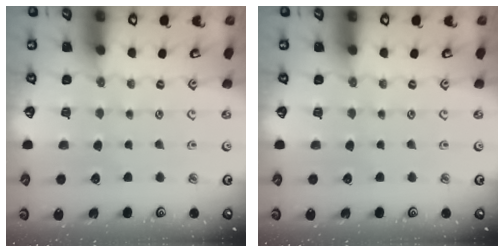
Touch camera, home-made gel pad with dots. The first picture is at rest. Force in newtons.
{"total": 0.0}